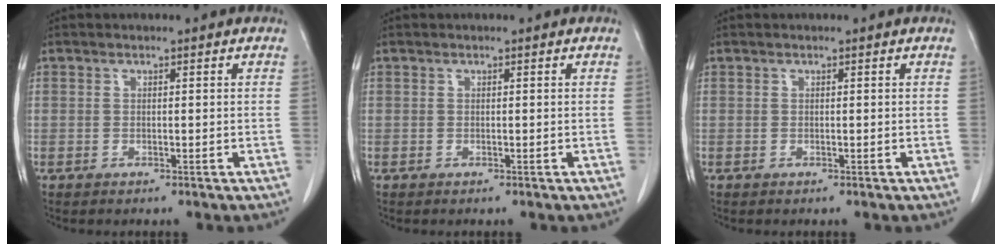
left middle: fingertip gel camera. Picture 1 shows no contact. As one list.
[{"total": 0.0}, {"total": 0.0}]